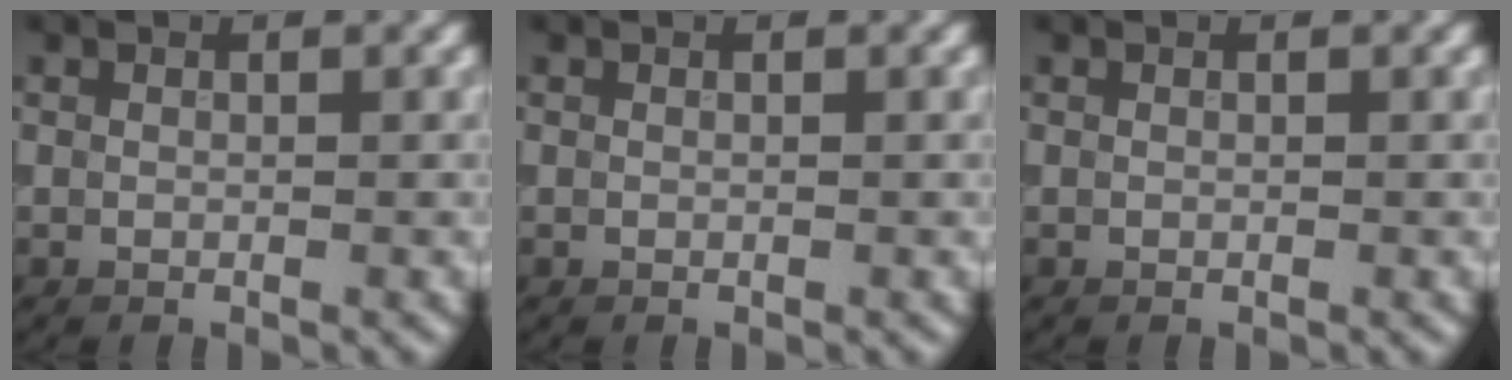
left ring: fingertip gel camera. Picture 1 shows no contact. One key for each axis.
{"total": 0.0}
{"total": 0.0}